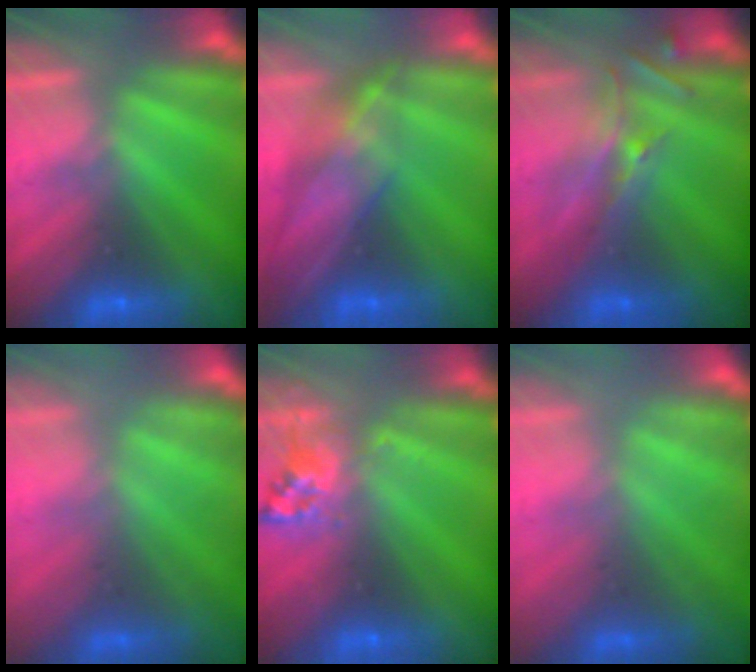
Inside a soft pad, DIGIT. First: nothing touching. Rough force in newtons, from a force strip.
{"total": 4.3}
{"total": 2.6}
{"total": 2.1}
{"total": 2.6}
{"total": 2.1}